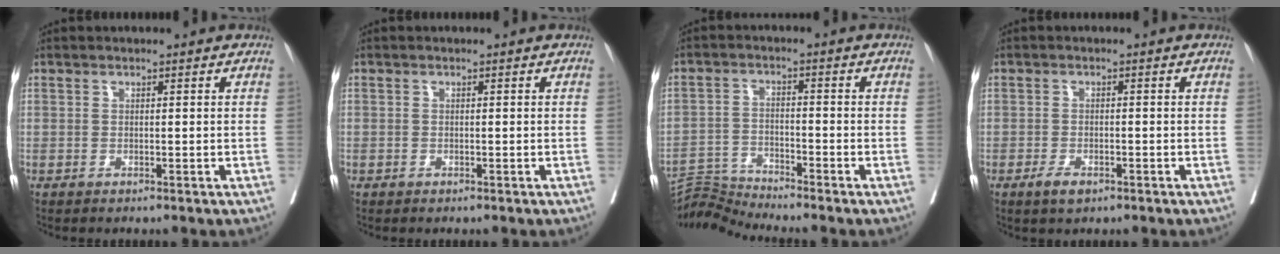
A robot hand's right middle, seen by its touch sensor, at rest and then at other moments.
{"total": 0.5, "force": [-0.3, 0.5, -0.1], "torque": [-0.004, 0.005, -0.008]}
{"total": 5.4, "force": [-4.9, -2.0, -0.9], "torque": [0.002, -0.014, -0.094]}
{"total": 2.5, "force": [-1.6, 0.9, 1.8], "torque": [-0.039, -0.002, -0.026]}